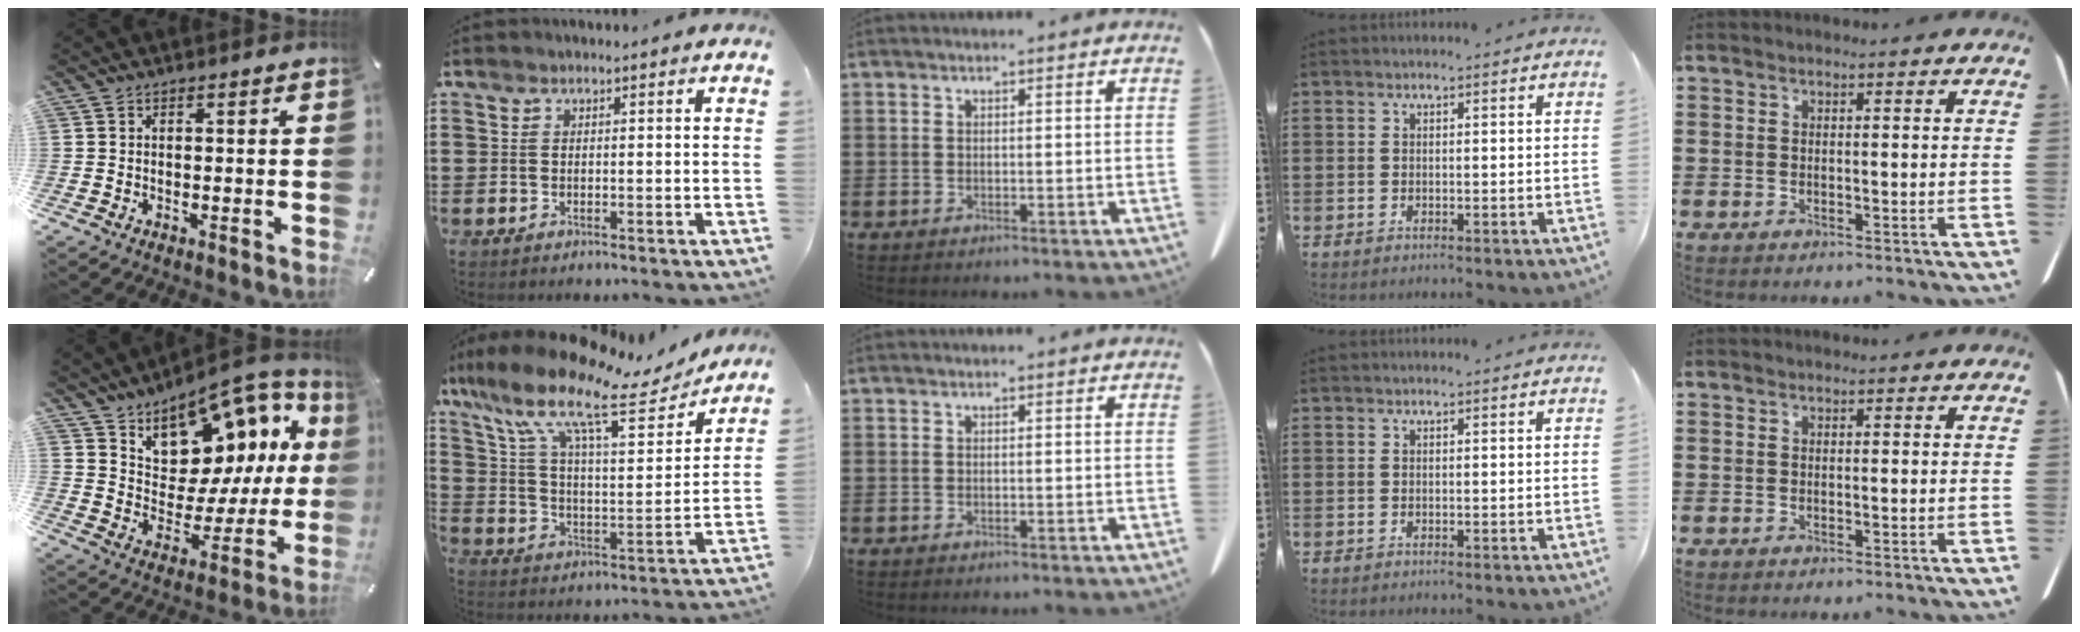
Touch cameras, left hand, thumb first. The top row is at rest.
{"thumb": {"total": 13.8, "force": [10.5, 7.7, 4.5], "torque": [-0.059, -0.113, 0.183]}, "index": {"total": 15.4, "force": [10.4, 3.8, 10.7], "torque": [-0.228, -0.045, 0.173]}}